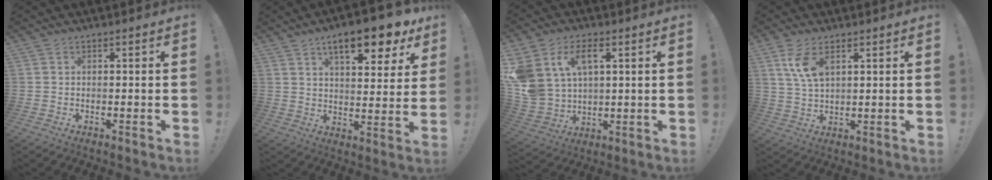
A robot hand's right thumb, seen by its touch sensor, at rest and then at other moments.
{"total": 14.2, "force": [8.6, 4.0, 10.5], "torque": [-0.146, -0.051, 0.134]}
{"total": 12.7, "force": [5.5, 8.5, 7.8], "torque": [-0.162, -0.022, 0.106]}
{"total": 7.7, "force": [3.7, 3.4, 5.8], "torque": [-0.107, -0.016, 0.066]}